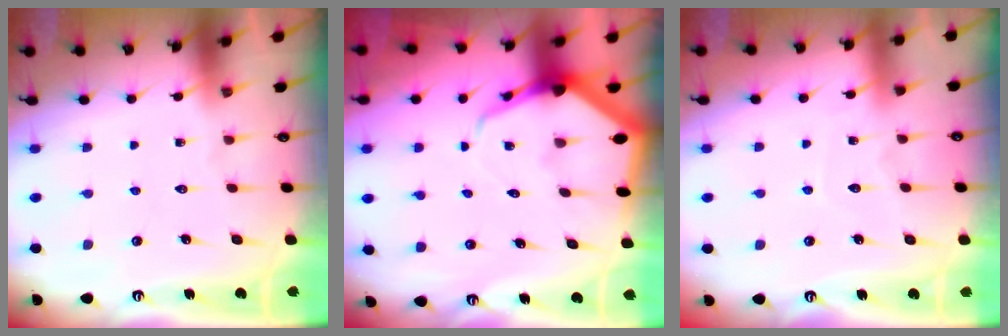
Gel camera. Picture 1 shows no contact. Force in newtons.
{"total": 6.7, "press": 6.6, "slide": 0.8}
{"total": 5.9, "press": 5.8, "slide": 0.6}